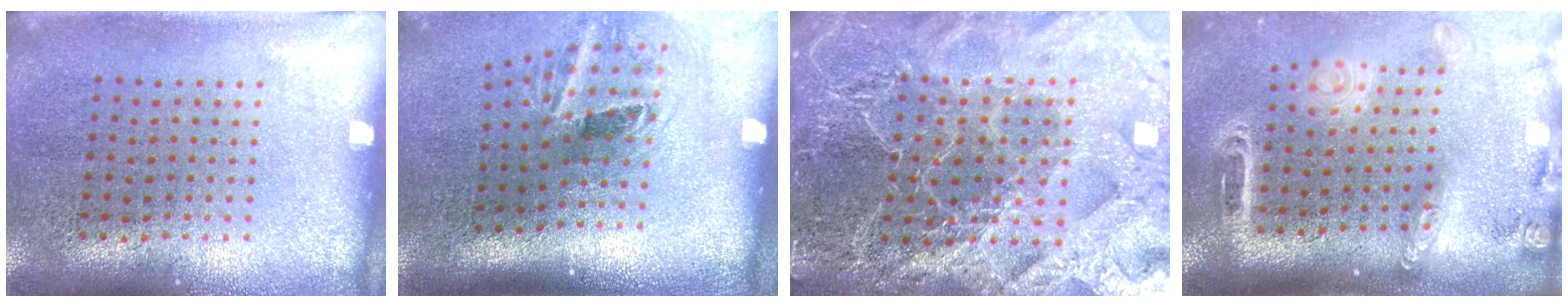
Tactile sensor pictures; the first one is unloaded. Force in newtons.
{"total": 2.0, "press": 1.2, "slide": 1.6}
{"total": 6.3, "press": 5.4, "slide": 3.2}
{"total": 2.5, "press": 1.9, "slide": 1.7}